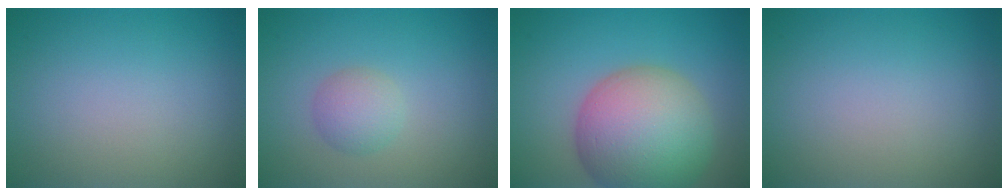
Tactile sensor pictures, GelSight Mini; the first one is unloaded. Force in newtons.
{"total": 2.2, "press": 2.2, "slide": 0.2}
{"total": 11.3, "press": 11.3, "slide": 0.8}
{"total": 0.0}